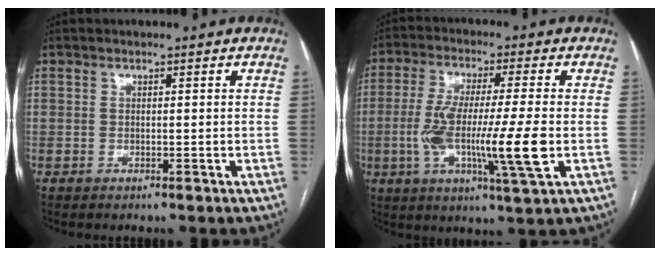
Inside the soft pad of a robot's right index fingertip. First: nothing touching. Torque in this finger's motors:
{"motor_torque": [1.55, -0.17, 0.78, 0.21]}